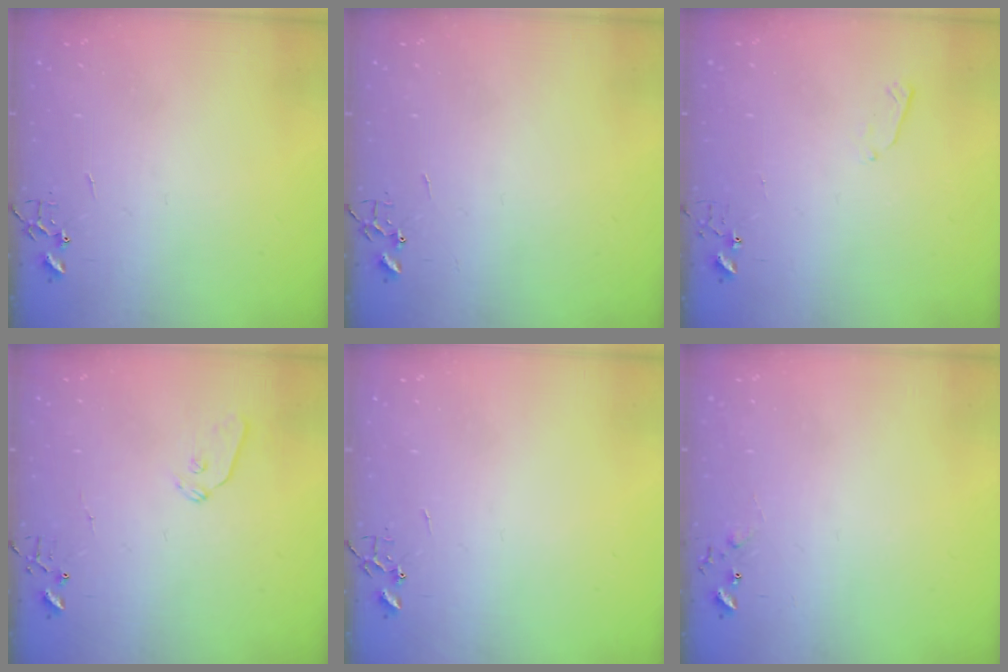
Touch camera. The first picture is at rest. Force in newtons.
{"total": 0.0}
{"total": 3.7, "press": 3.6, "slide": 0.5}
{"total": 6.0, "press": 5.9, "slide": 0.8}
{"total": 0.0}
{"total": 5.1, "press": 5.0, "slide": 0.8}